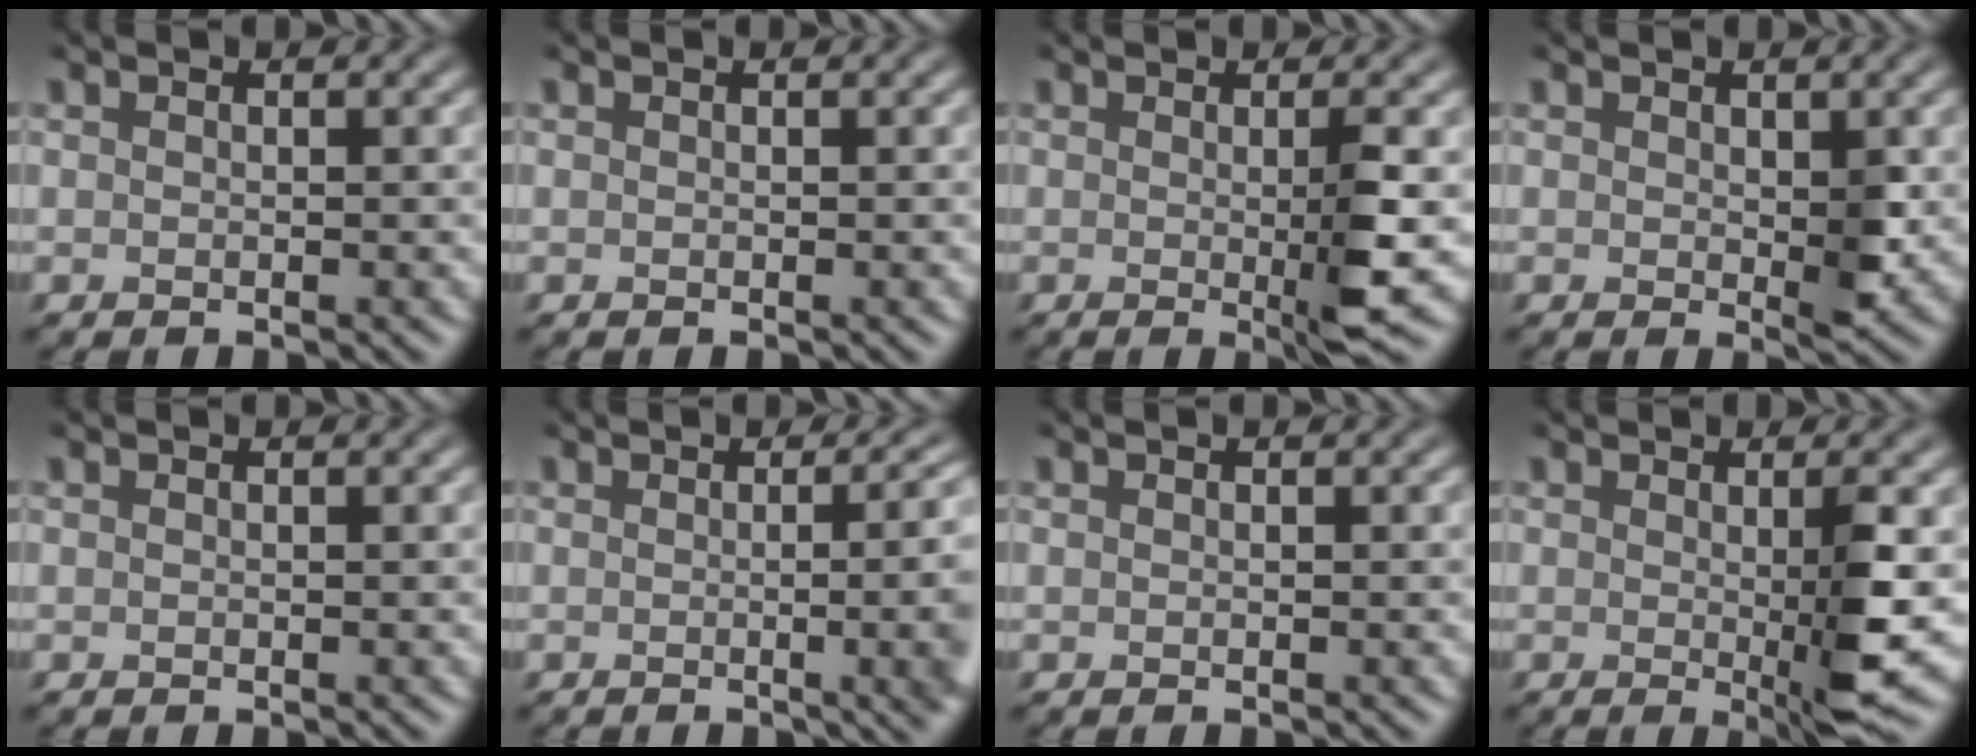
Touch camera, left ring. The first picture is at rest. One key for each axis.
{"total": 0.0}
{"total": 3.6, "fx": -0.4, "fy": 0.2, "fz": 3.6, "tx": -0.064, "ty": -0.011, "tz": -0.004}
{"total": 1.9, "fx": 0.1, "fy": 0.5, "fz": 1.8, "tx": -0.034, "ty": -0.009, "tz": 0.005}
{"total": 0.0}
{"total": 11.0, "fx": 0.6, "fy": 5.2, "fz": 9.7, "tx": -0.046, "ty": 0.027, "tz": -0.003}
{"total": 0.0}
{"total": 4.3, "fx": -0.3, "fy": 0.3, "fz": 4.3, "tx": -0.074, "ty": -0.014, "tz": 0.001}